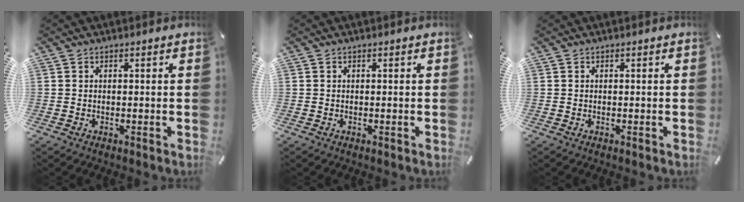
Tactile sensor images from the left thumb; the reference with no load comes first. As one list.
[{"total": 0.0}, {"total": 0.0}]